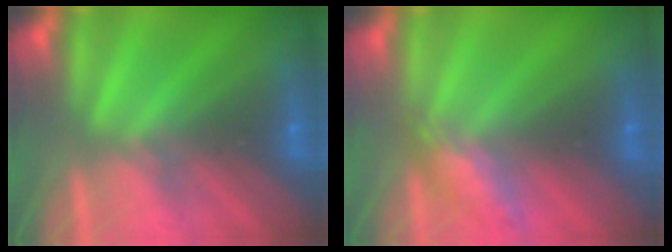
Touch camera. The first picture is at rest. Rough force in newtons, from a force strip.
{"total": 2.4}